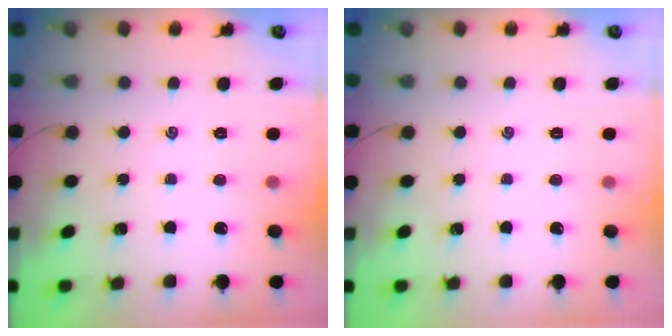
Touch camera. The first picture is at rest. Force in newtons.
{"total": 0.0}